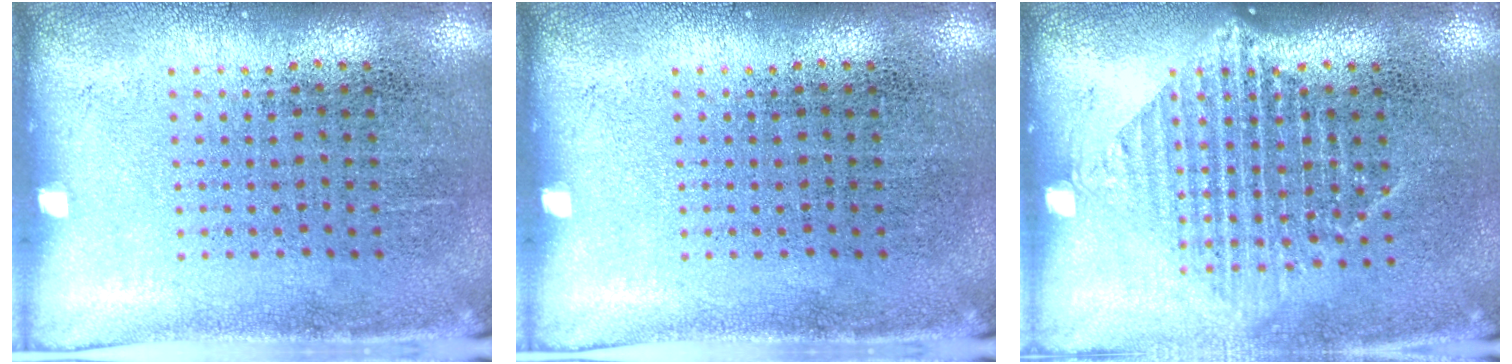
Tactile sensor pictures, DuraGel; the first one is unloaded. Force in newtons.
{"total": 0.0}
{"total": 1.4, "press": 1.2, "slide": 0.7}